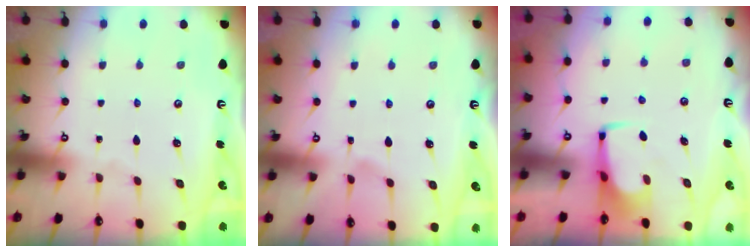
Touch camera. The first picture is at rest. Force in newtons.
{"total": 3.1, "press": 3.1, "slide": 0.3}
{"total": 1.8, "press": 1.7, "slide": 0.7}